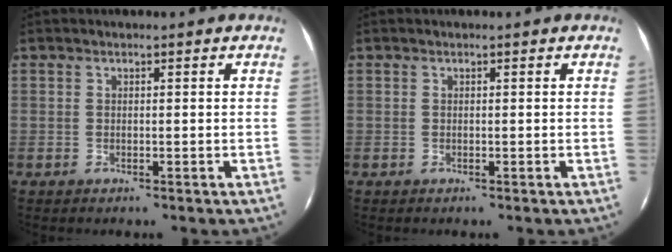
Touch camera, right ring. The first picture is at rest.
{"total": 0.0}